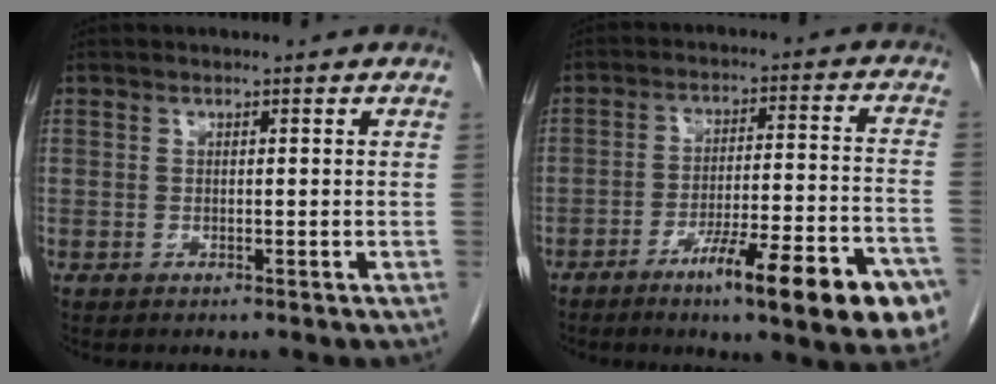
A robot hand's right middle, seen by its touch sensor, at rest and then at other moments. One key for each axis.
{"total": 16.7, "fx": -9.4, "fy": 1.6, "fz": 13.8, "tx": -0.147, "ty": 0.000, "tz": -0.132}